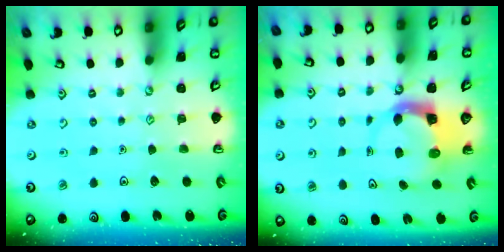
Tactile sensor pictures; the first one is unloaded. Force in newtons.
{"total": 3.8, "press": 3.8, "slide": 0.6}